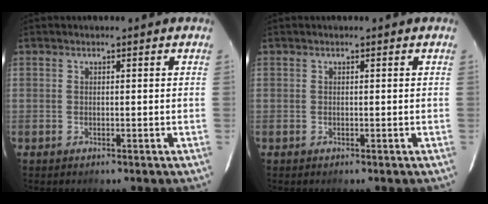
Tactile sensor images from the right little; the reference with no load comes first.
{"total": 0.0}